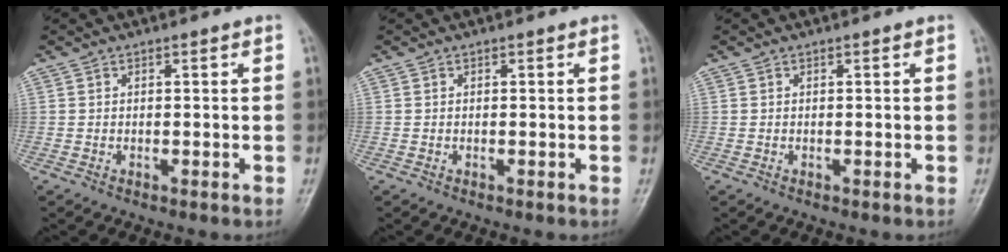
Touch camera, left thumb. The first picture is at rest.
{"total": 0.0}
{"total": 0.0}